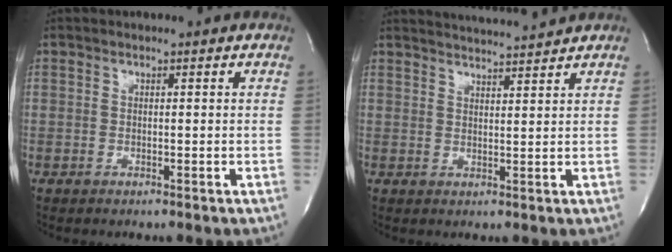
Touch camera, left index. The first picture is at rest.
{"total": 7.4, "force": [7.2, -1.0, 1.7], "torque": [-0.036, 0.005, 0.106]}